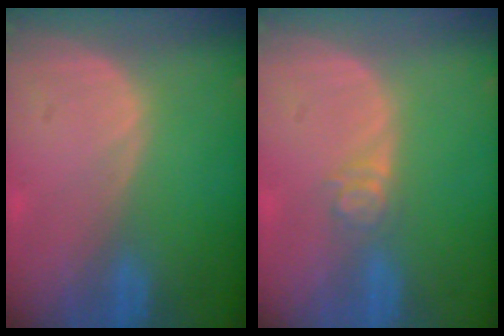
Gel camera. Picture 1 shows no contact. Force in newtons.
{"total": 3.0, "press": 2.5, "slide": 1.7}